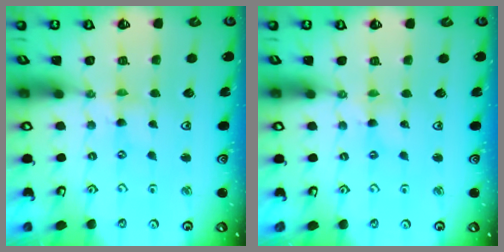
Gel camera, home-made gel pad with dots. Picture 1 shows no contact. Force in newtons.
{"total": 1.1, "press": 1.1, "slide": 0.2}